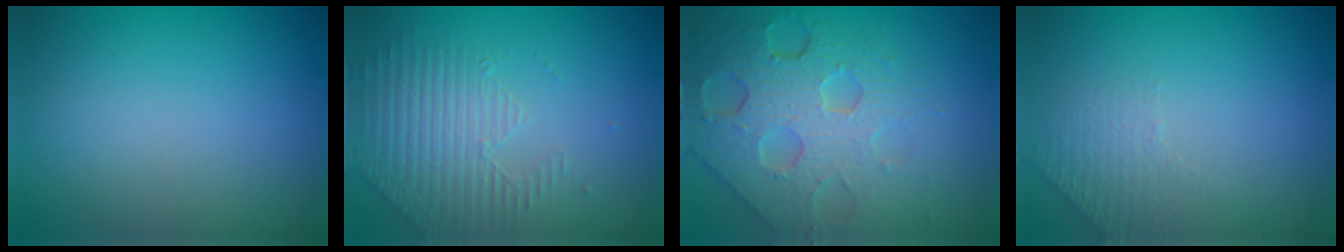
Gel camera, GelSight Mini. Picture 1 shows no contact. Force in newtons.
{"total": 2.1, "press": 1.8, "slide": 1.0}
{"total": 7.9, "press": 5.4, "slide": 5.8}
{"total": 1.3, "press": 0.8, "slide": 1.1}